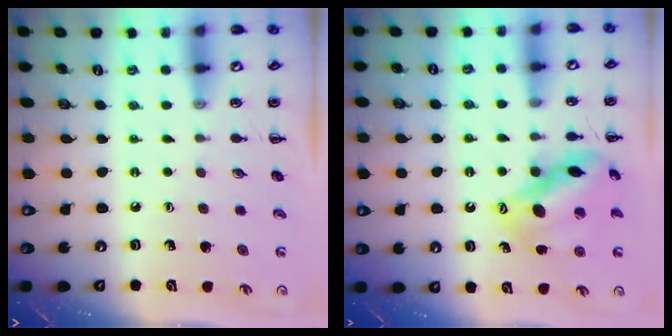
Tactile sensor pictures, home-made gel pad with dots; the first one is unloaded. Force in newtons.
{"total": 14.6, "press": 14.1, "slide": 3.7}